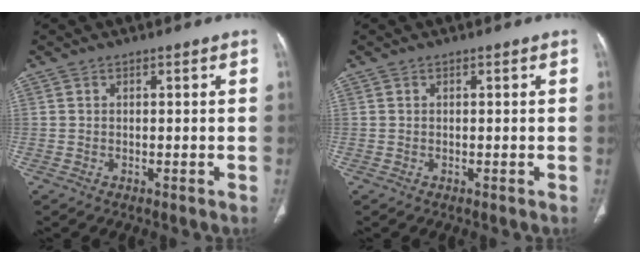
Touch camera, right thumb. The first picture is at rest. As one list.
[{"total": 0.0}]